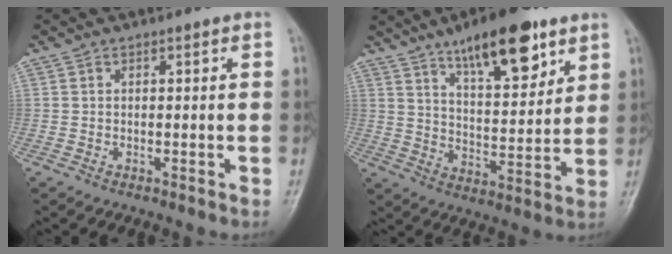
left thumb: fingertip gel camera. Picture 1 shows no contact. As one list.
[{"total": 16.2, "force": [10.0, 5.8, 11.4], "torque": [-0.143, -0.050, 0.161]}]